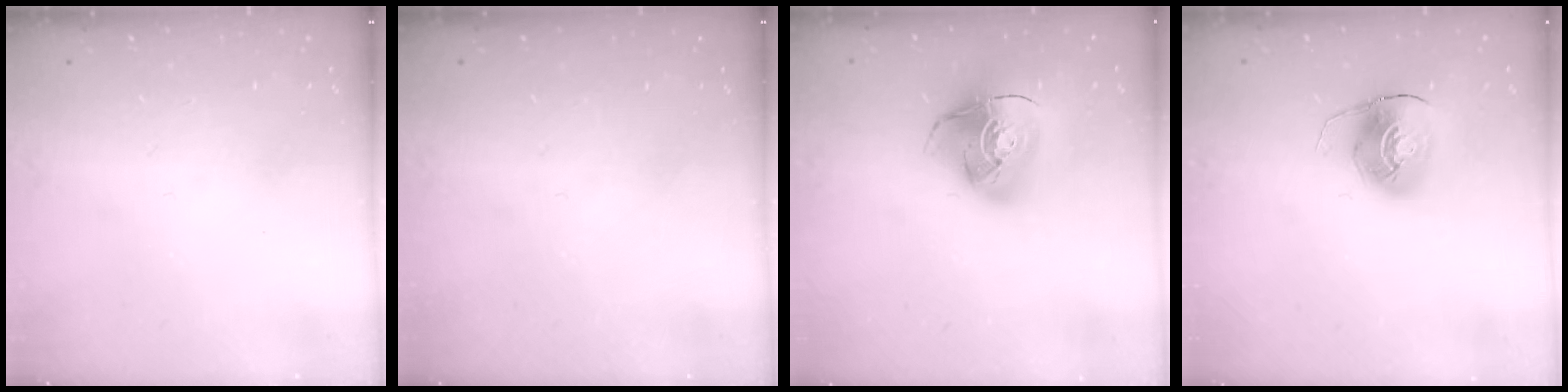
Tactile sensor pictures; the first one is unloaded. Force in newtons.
{"total": 0.0}
{"total": 12.2, "press": 12.1, "slide": 1.6}
{"total": 8.6, "press": 8.6, "slide": 0.6}